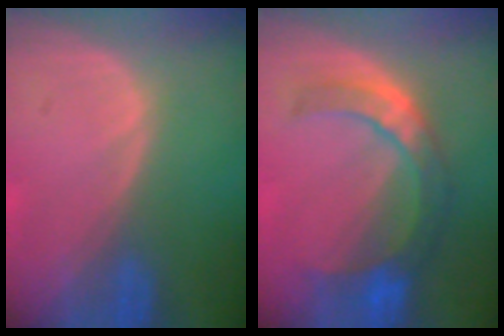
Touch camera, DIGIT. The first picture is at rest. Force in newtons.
{"total": 7.5, "press": 7.2, "slide": 1.8}